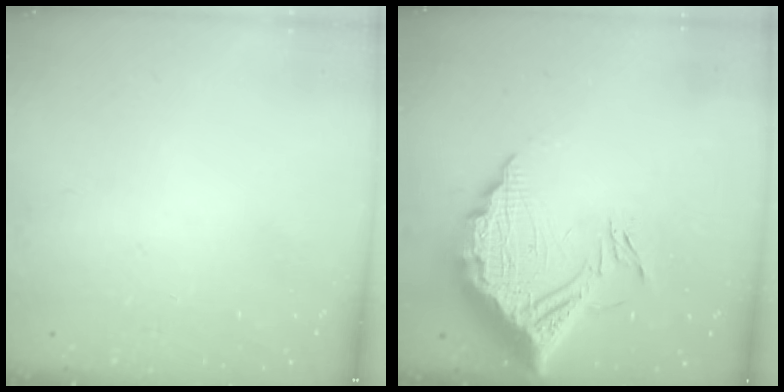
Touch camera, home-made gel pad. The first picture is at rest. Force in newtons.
{"total": 18.3, "press": 18.2, "slide": 1.8}